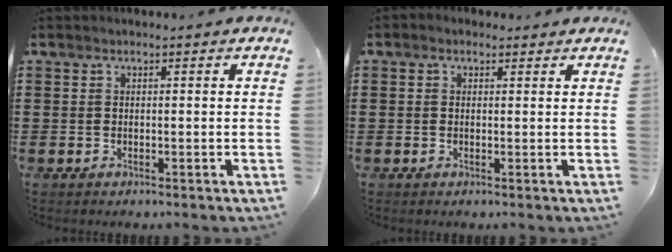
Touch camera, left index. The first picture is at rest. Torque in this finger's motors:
{"motor_torque": [2.14, 0.00, 0.03, -0.08]}